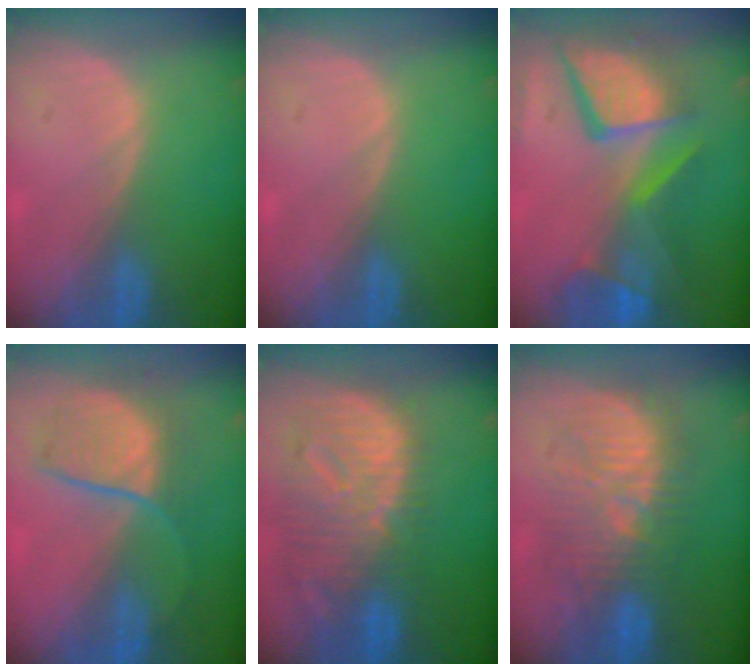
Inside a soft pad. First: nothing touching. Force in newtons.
{"total": 0.0}
{"total": 12.9, "press": 10.6, "slide": 7.4}
{"total": 7.4, "press": 7.4, "slide": 0.2}
{"total": 12.6, "press": 10.8, "slide": 6.4}
{"total": 10.3, "press": 10.3, "slide": 0.3}